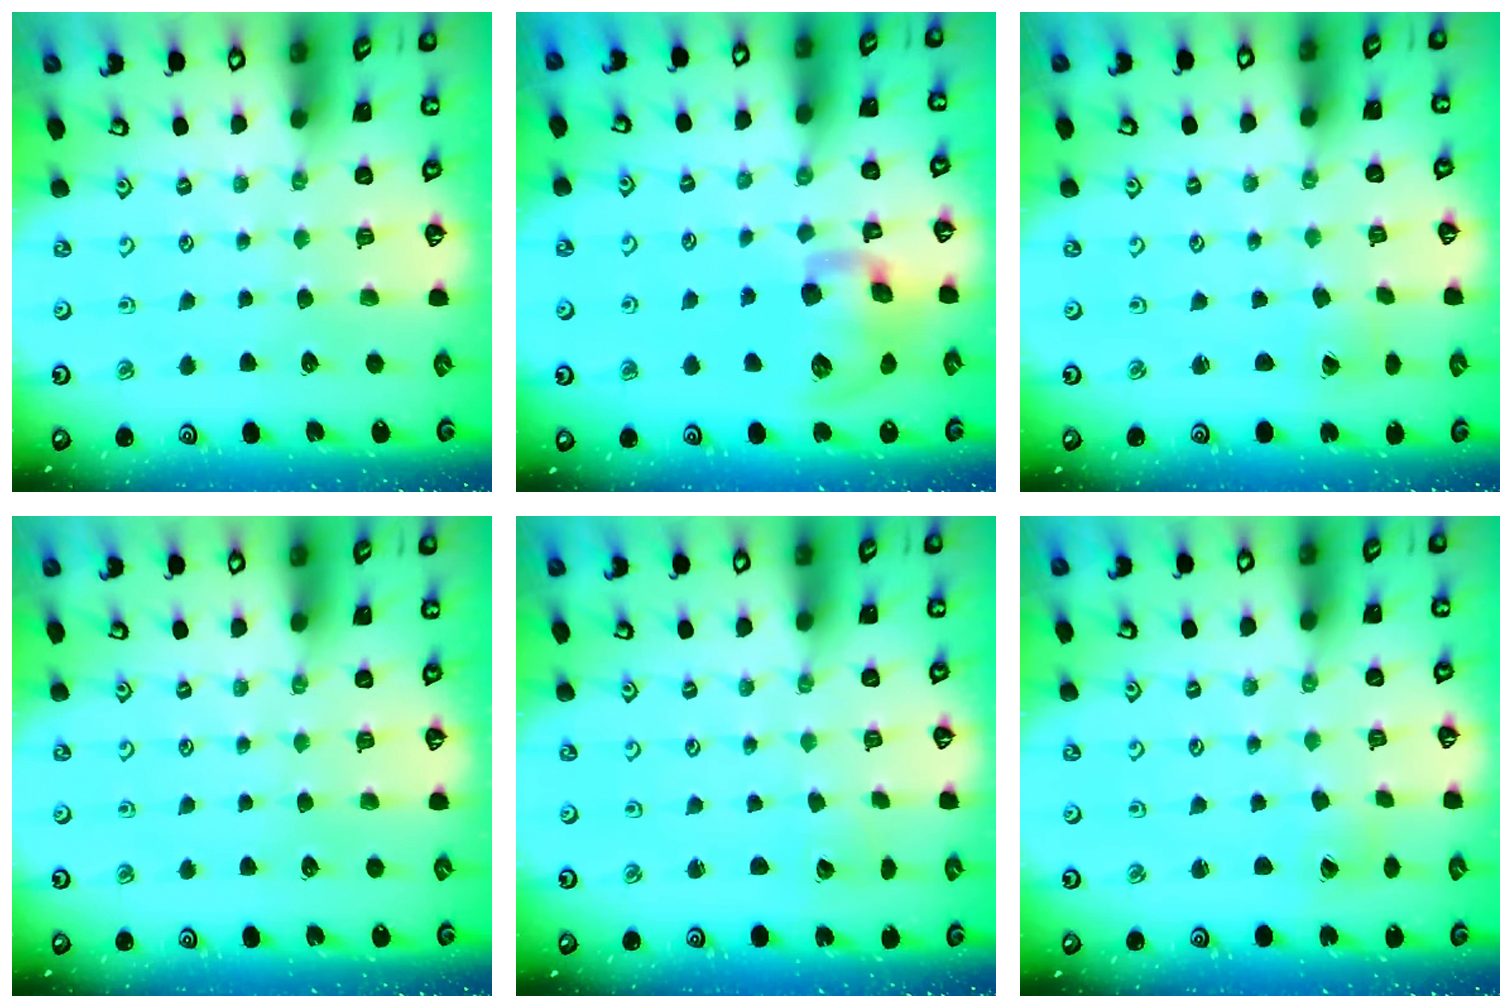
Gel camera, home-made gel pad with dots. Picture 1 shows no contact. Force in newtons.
{"total": 13.4, "press": 13.2, "slide": 2.0}
{"total": 1.0, "press": 1.0, "slide": 0.0}
{"total": 0.0}
{"total": 1.7, "press": 1.7, "slide": 0.1}
{"total": 2.9, "press": 2.9, "slide": 0.2}